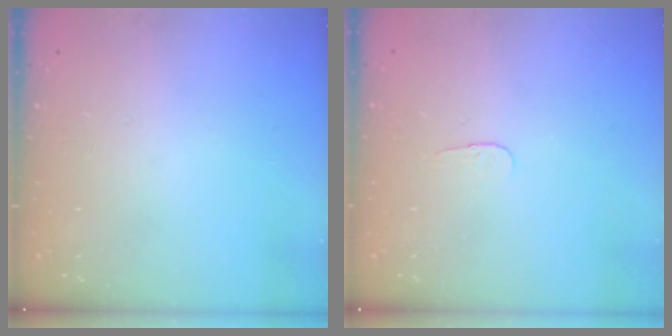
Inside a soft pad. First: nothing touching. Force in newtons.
{"total": 2.8, "press": 2.8, "slide": 0.3}